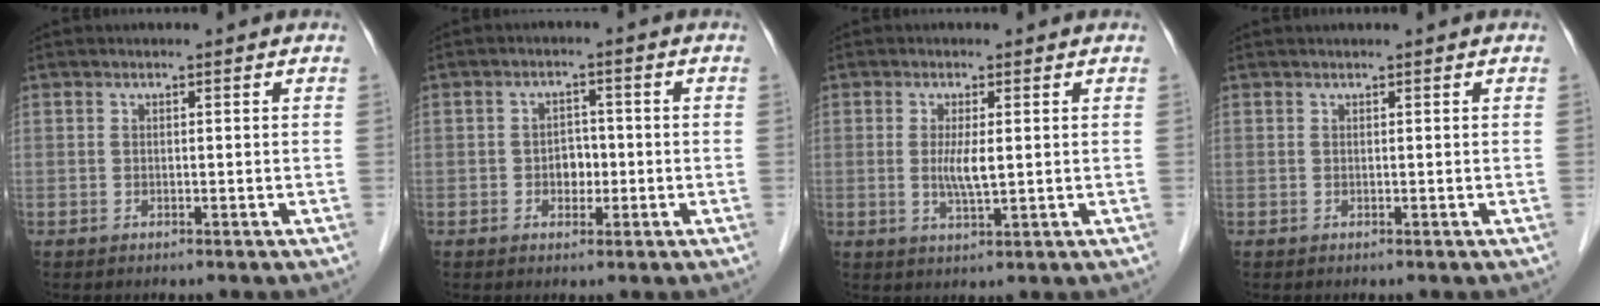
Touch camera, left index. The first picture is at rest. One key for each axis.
{"total": 3.0, "fx": -0.6, "fy": 2.2, "fz": 1.9, "tx": -0.027, "ty": 0.009, "tz": -0.009}
{"total": 3.7, "fx": 0.3, "fy": 0.5, "fz": 3.6, "tx": -0.074, "ty": -0.006, "tz": 0.007}
{"total": 0.8, "fx": 0.7, "fy": 0.0, "fz": 0.3, "tx": -0.004, "ty": 0.012, "tz": 0.013}